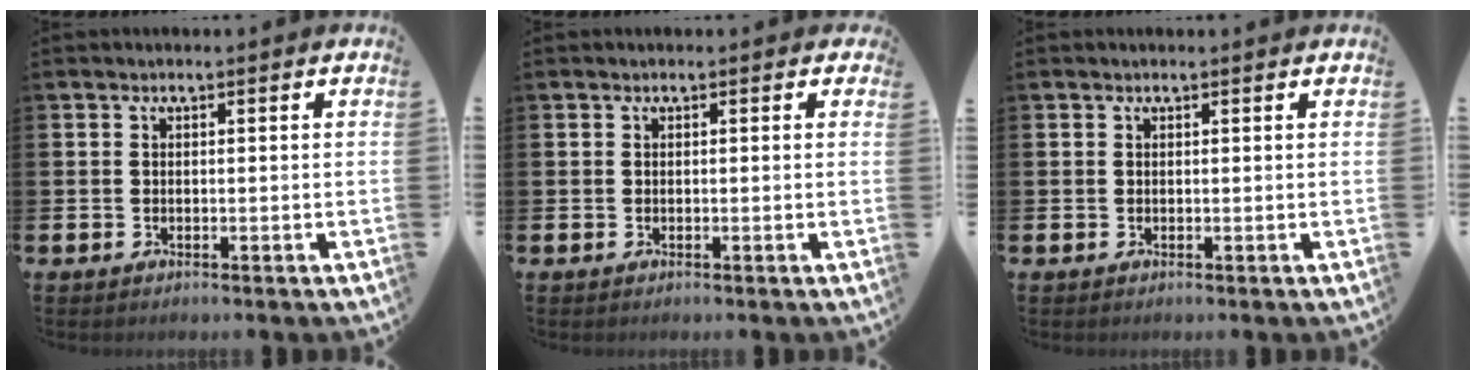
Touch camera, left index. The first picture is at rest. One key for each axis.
{"total": 0.0}
{"total": 0.0}